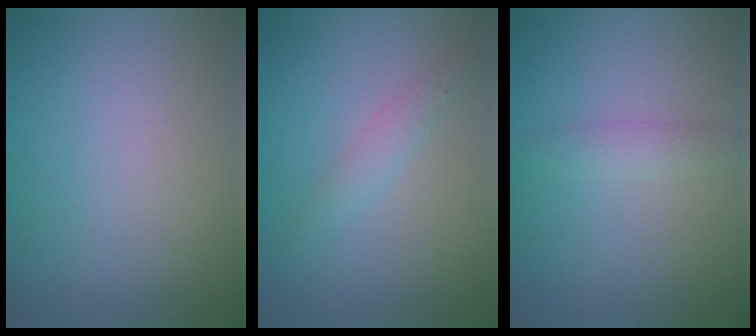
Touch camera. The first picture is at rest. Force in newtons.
{"total": 1.6, "press": 1.6, "slide": 0.1}
{"total": 1.8, "press": 1.8, "slide": 0.1}